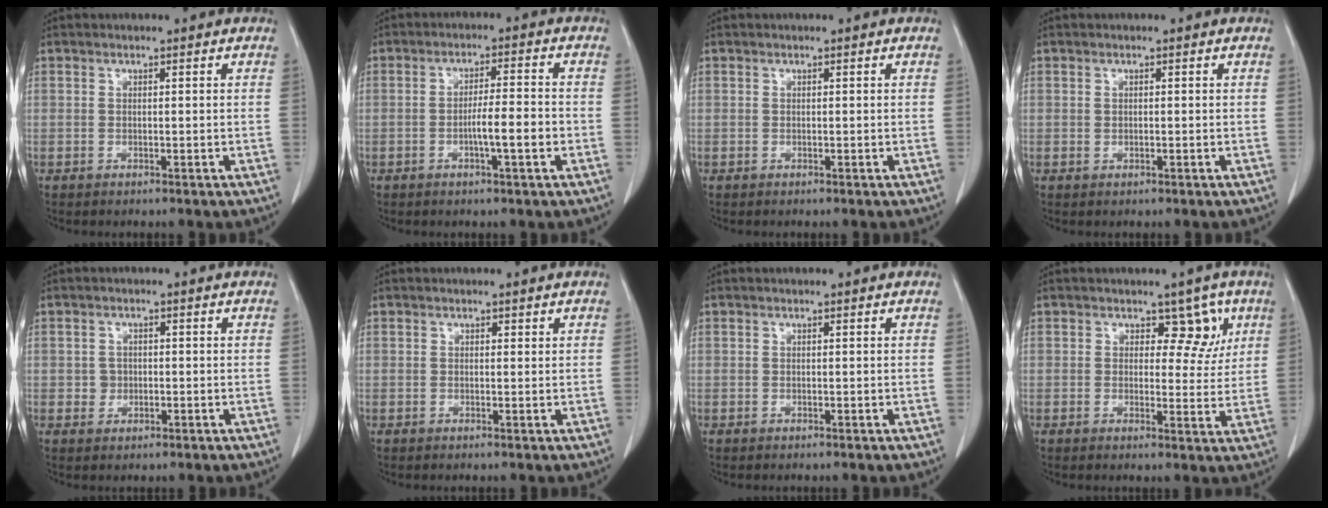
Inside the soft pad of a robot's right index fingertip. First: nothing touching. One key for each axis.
{"total": 5.6, "fx": -1.5, "fy": 0.5, "fz": 5.4, "tx": -0.094, "ty": 0.002, "tz": -0.024}
{"total": 0.0}
{"total": 0.6, "fx": 0.1, "fy": 0.4, "fz": 0.5, "tx": -0.012, "ty": -0.003, "tz": 0.004}
{"total": 2.3, "fx": -0.1, "fy": 2.1, "fz": 0.9, "tx": -0.011, "ty": 0.003, "tz": 0.002}
{"total": 0.8, "fx": 0.6, "fy": 0.4, "fz": 0.3, "tx": -0.001, "ty": -0.005, "tz": 0.006}
{"total": 0.0}
{"total": 5.5, "fx": 2.7, "fy": 3.4, "fz": 3.4, "tx": -0.023, "ty": 0.006, "tz": 0.032}